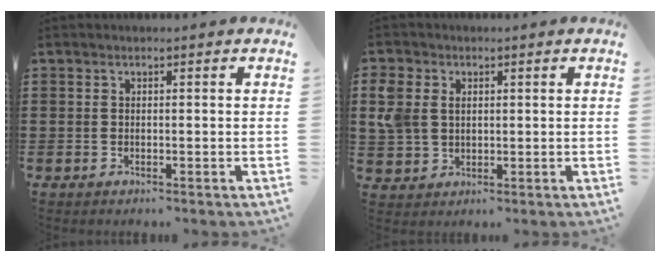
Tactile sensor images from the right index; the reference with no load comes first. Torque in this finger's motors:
{"motor_torque": [0.33, -0.04, 0.19, 0.12]}